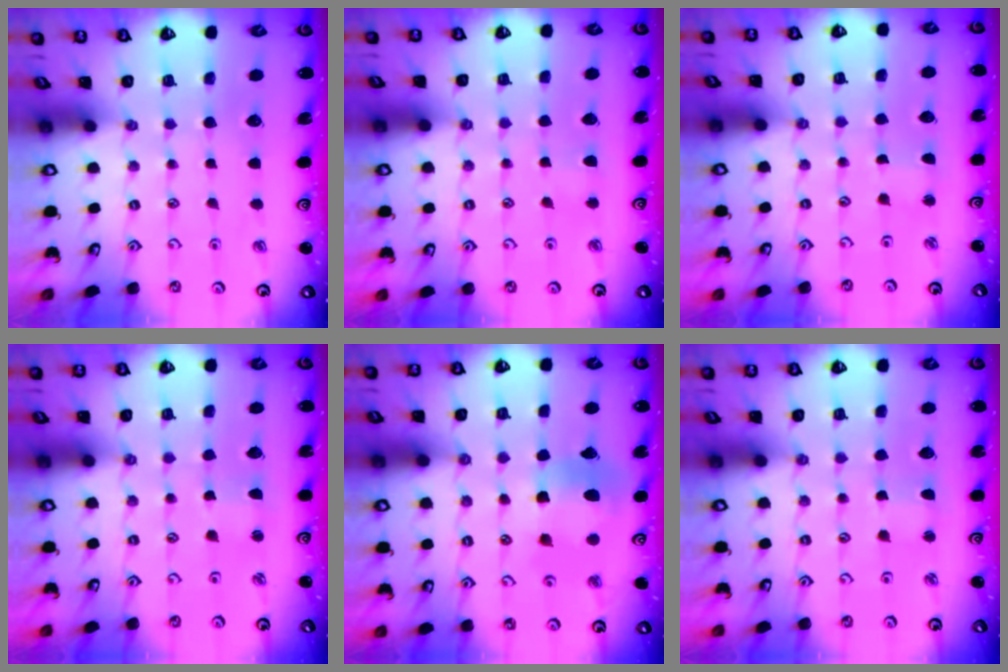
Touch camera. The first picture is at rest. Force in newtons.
{"total": 2.9, "press": 2.9, "slide": 0.4}
{"total": 1.8, "press": 1.7, "slide": 0.3}
{"total": 2.1, "press": 2.1, "slide": 0.3}
{"total": 11.2, "press": 11.1, "slide": 1.4}
{"total": 2.5, "press": 2.5, "slide": 0.4}